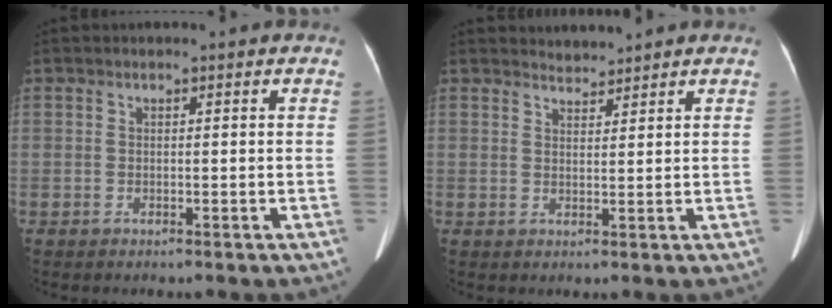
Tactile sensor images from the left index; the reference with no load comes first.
{"total": 2.0, "force": [2.0, 0.1, -0.4], "torque": [-0.002, 0.007, 0.040]}